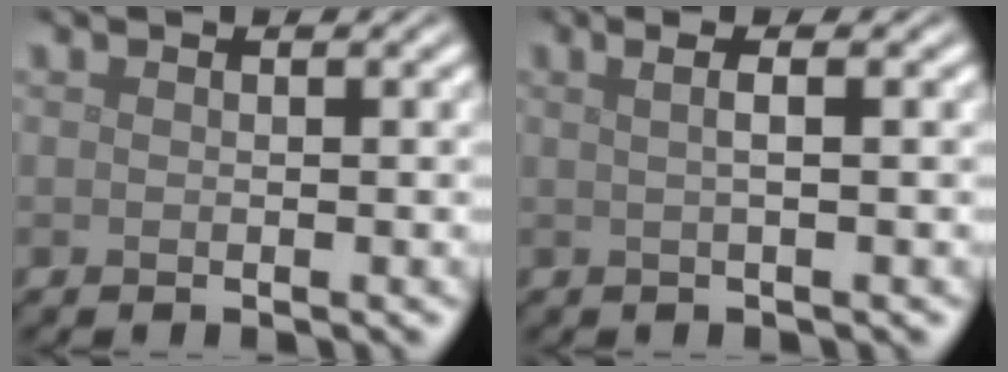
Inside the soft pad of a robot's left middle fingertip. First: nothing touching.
{"total": 3.2, "force": [1.1, 1.4, 2.6], "torque": [-0.023, 0.014, -0.011]}